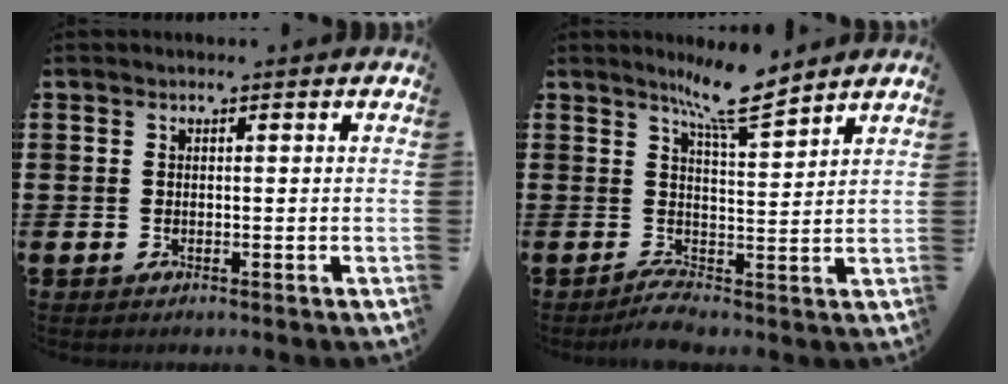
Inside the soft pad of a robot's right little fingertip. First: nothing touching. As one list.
[{"total": 6.6, "force": [4.9, 0.7, 4.4], "torque": [-0.074, -0.030, 0.079]}]